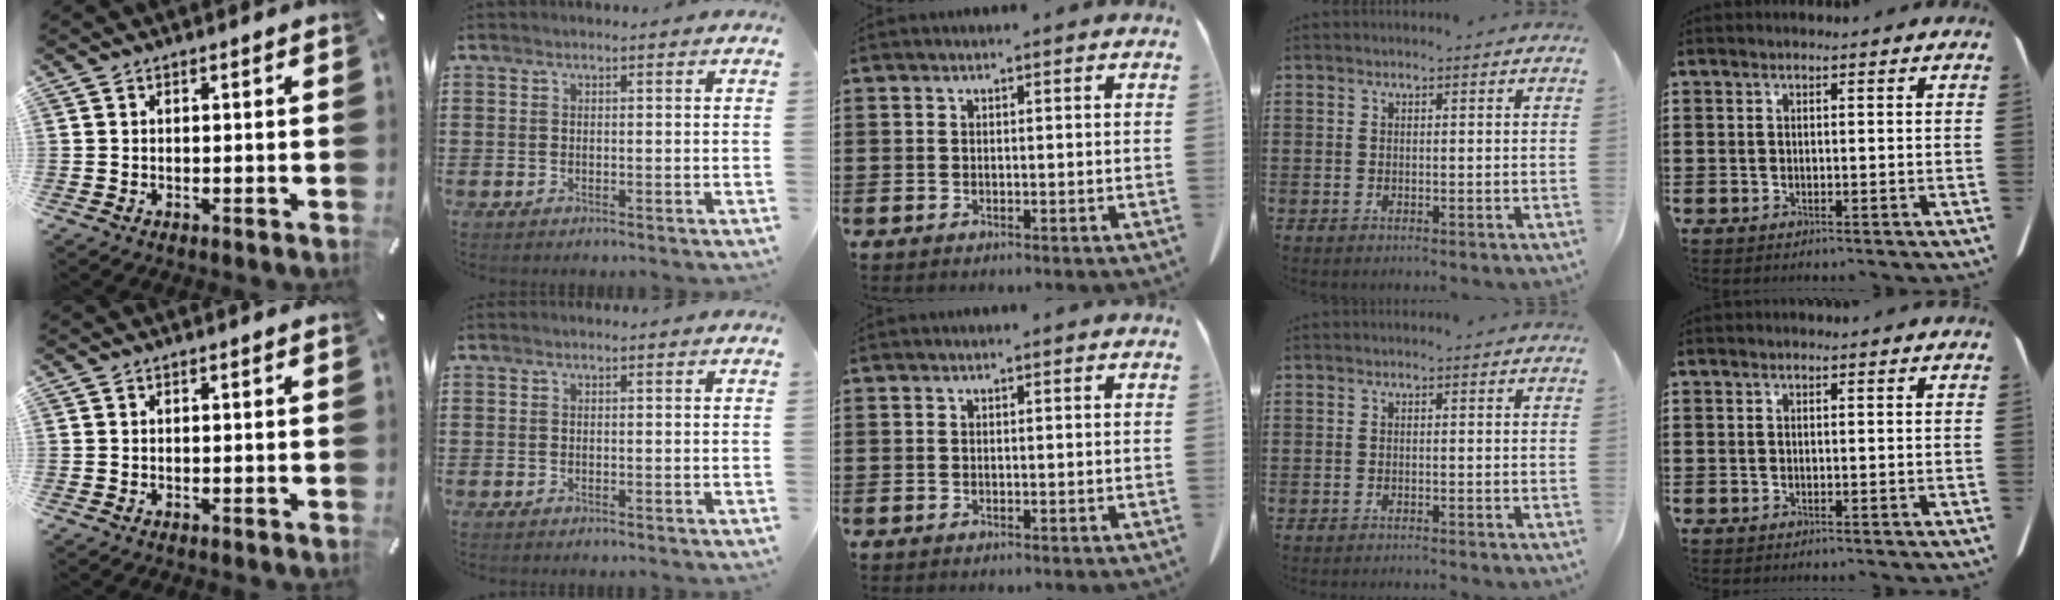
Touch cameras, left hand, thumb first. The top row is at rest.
{"ring": {"total": 0.8, "force": [-0.8, -0.1, 0.1], "torque": [-0.004, 0.000, -0.015]}}